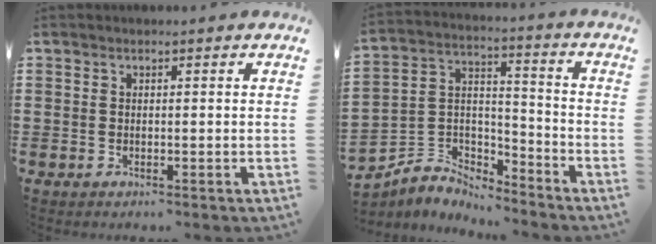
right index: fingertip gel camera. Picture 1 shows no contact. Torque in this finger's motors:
{"motor_torque": [-0.96, 0.62, -0.84, -0.21]}